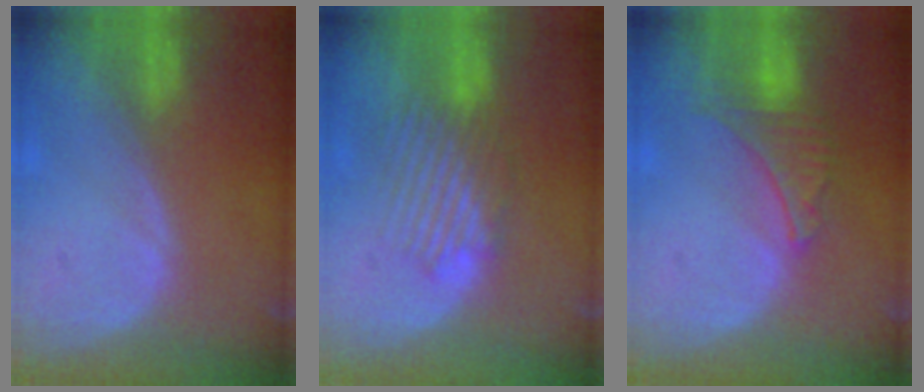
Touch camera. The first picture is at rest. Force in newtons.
{"total": 5.9, "press": 5.7, "slide": 1.6}
{"total": 5.0, "press": 5.0, "slide": 0.4}